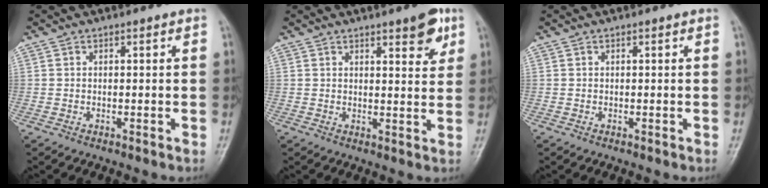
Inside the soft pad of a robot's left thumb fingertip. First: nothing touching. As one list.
[{"total": 6.1, "force": [3.6, 1.9, 4.6], "torque": [-0.044, -0.018, 0.043]}, {"total": 0.0}]